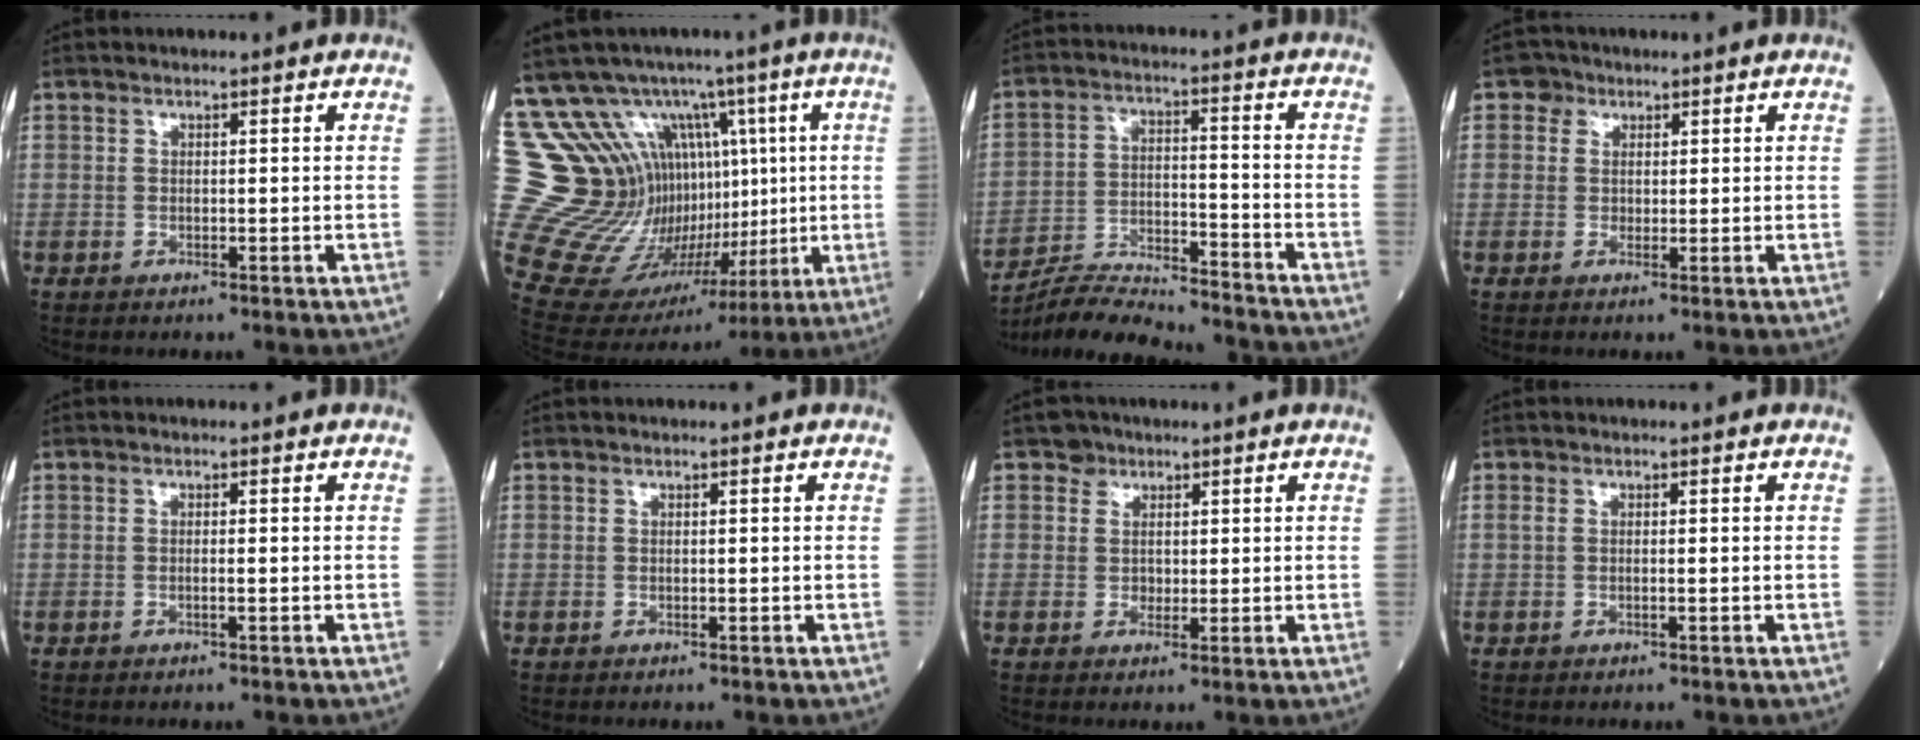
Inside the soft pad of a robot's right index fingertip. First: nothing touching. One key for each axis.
{"total": 22.9, "fx": 5.0, "fy": 18.0, "fz": 13.3, "tx": -0.258, "ty": 0.079, "tz": 0.127}
{"total": 14.0, "fx": -13.4, "fy": 1.0, "fz": 3.8, "tx": -0.069, "ty": 0.007, "tz": -0.220}
{"total": 2.6, "fx": 1.1, "fy": 2.3, "fz": 0.2, "tx": 0.005, "ty": -0.001, "tz": 0.011}
{"total": 0.8, "fx": -0.2, "fy": -0.1, "fz": 0.7, "tx": -0.016, "ty": 0.000, "tz": -0.003}
{"total": 0.0}
{"total": 3.1, "fx": 1.5, "fy": 2.7, "fz": 0.1, "tx": 0.003, "ty": -0.002, "tz": 0.020}
{"total": 1.0, "fx": 0.1, "fy": 0.3, "fz": 0.9, "tx": -0.027, "ty": 0.006, "tz": 0.004}